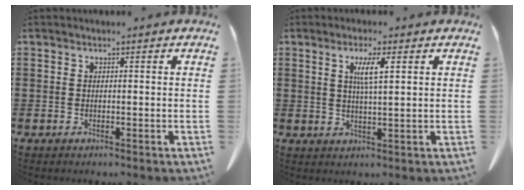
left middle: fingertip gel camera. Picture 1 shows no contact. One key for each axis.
{"total": 4.1, "fx": 1.4, "fy": 0.4, "fz": 3.8, "tx": -0.078, "ty": 0.003, "tz": 0.020}